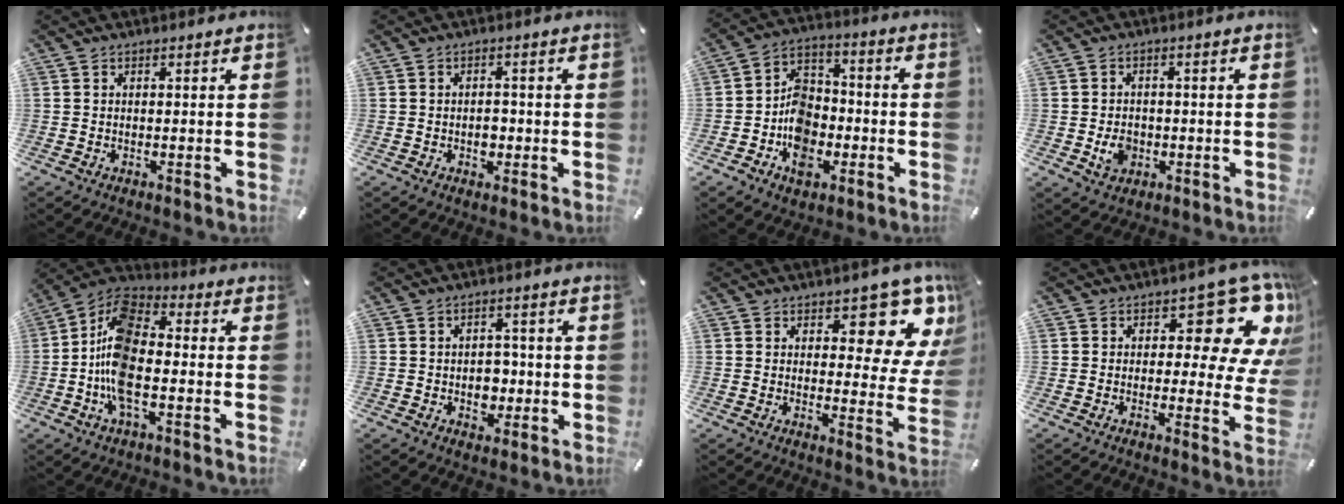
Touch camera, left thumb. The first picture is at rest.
{"total": 3.0, "force": [-0.6, 2.3, 1.9], "torque": [-0.020, -0.003, -0.015]}
{"total": 11.7, "force": [-3.8, 9.1, 6.2], "torque": [-0.119, 0.026, -0.070]}
{"total": 4.7, "force": [-1.1, 4.0, 2.3], "torque": [-0.030, -0.002, -0.020]}
{"total": 13.9, "force": [-3.4, 7.0, 11.4], "torque": [-0.255, 0.001, -0.066]}
{"total": 5.4, "force": [-0.8, 4.4, 3.0], "torque": [-0.033, -0.001, -0.016]}
{"total": 11.4, "force": [8.0, 4.6, 6.6], "torque": [-0.063, -0.075, 0.133]}
{"total": 14.3, "force": [7.5, 6.8, 10.0], "torque": [-0.119, -0.063, 0.125]}